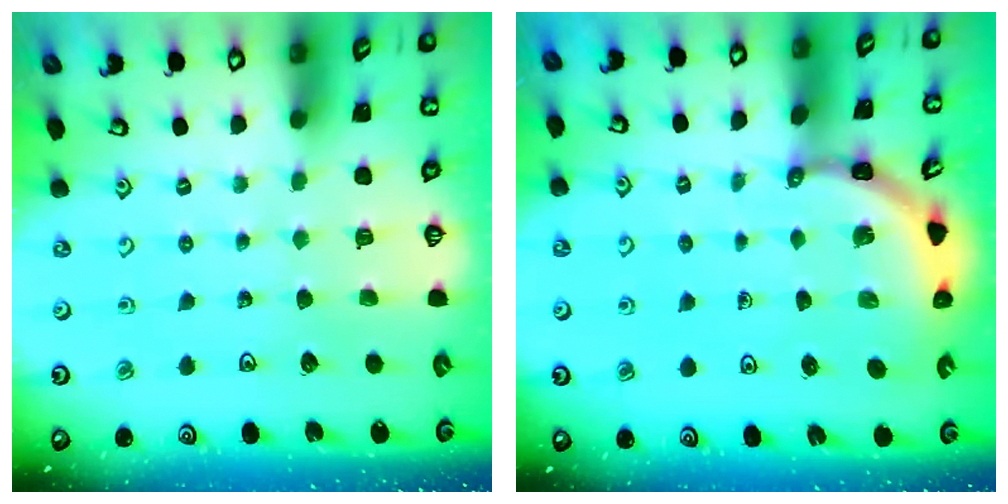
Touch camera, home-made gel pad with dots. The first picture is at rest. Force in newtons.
{"total": 3.5, "press": 3.5, "slide": 0.3}